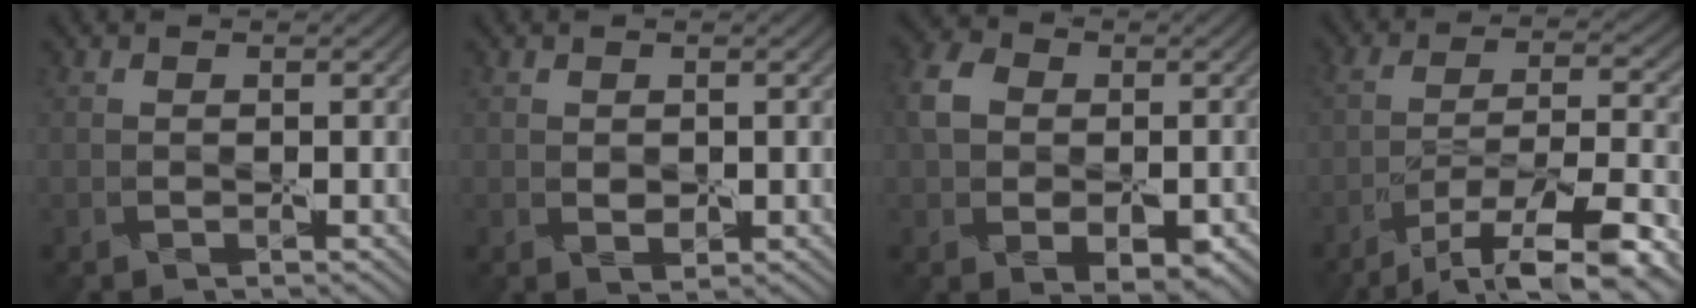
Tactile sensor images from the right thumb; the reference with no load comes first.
{"total": 1.2, "force": [0.3, 0.9, 0.8], "torque": [-0.011, -0.005, 0.011]}
{"total": 8.0, "force": [-0.6, 5.9, 5.3], "torque": [-0.111, -0.015, -0.011]}
{"total": 11.6, "force": [-7.9, 2.7, 8.1], "torque": [-0.150, 0.002, -0.129]}